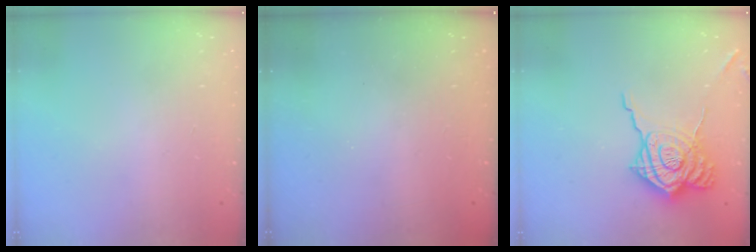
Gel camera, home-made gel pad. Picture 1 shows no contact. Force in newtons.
{"total": 2.4, "press": 2.3, "slide": 0.8}
{"total": 18.8, "press": 18.8, "slide": 1.1}